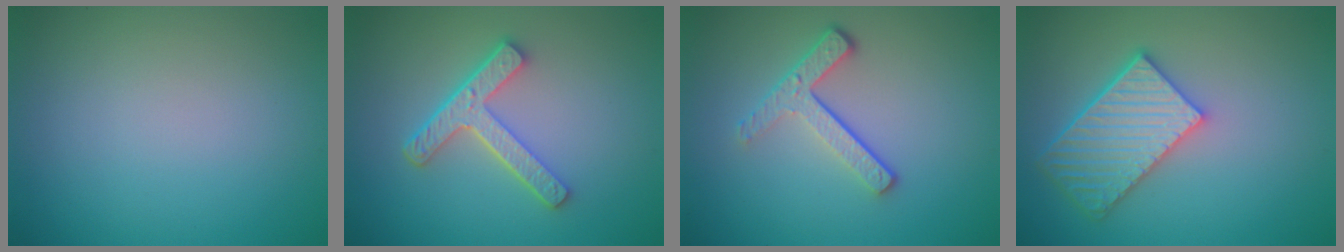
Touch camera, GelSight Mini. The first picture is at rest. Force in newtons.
{"total": 4.4, "press": 3.3, "slide": 2.9}
{"total": 3.6, "press": 2.6, "slide": 2.5}
{"total": 5.4, "press": 4.7, "slide": 2.6}